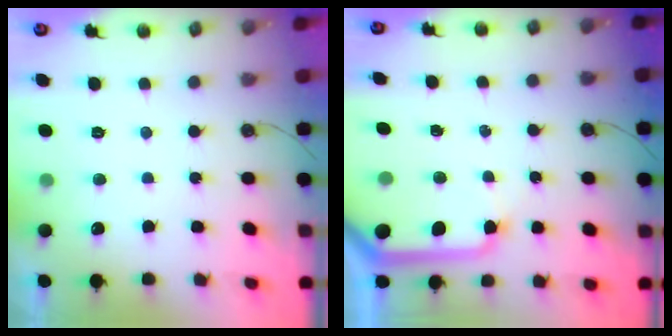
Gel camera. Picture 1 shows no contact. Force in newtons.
{"total": 11.1, "press": 11.0, "slide": 1.4}